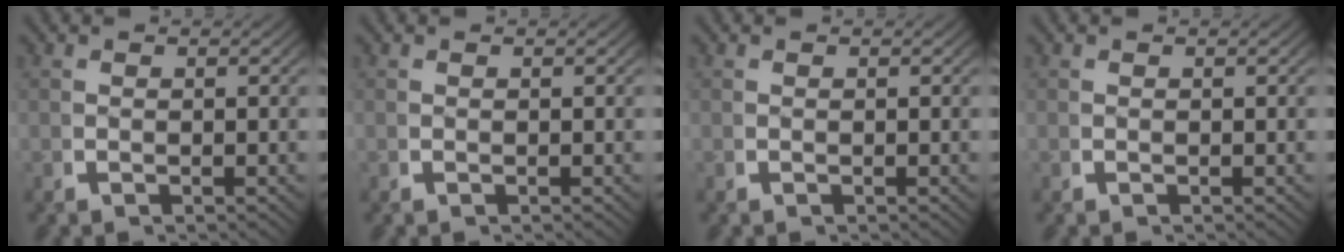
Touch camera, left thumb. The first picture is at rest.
{"total": 0.0}
{"total": 0.0}
{"total": 0.0}